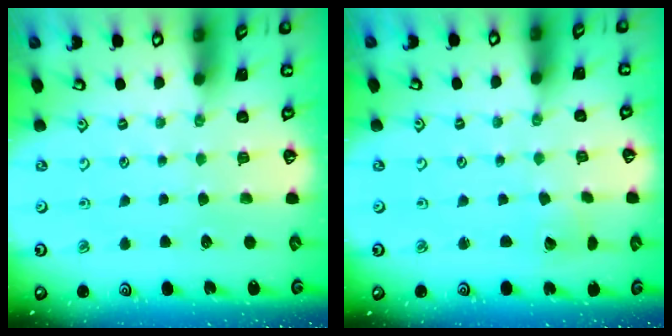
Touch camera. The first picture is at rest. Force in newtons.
{"total": 2.8, "press": 2.8, "slide": 0.2}